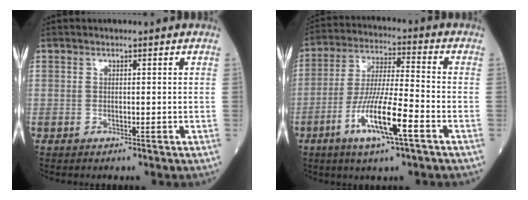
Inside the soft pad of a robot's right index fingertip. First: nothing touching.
{"total": 11.8, "force": [-5.2, 0.9, 10.6], "torque": [-0.203, -0.013, -0.096]}